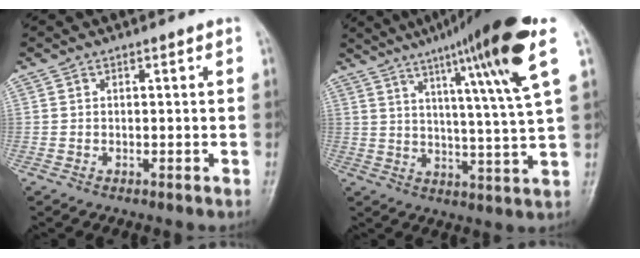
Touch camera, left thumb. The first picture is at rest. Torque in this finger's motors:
{"motor_torque": [1.07, 0.30, 1.71, -1.06, 0.47]}